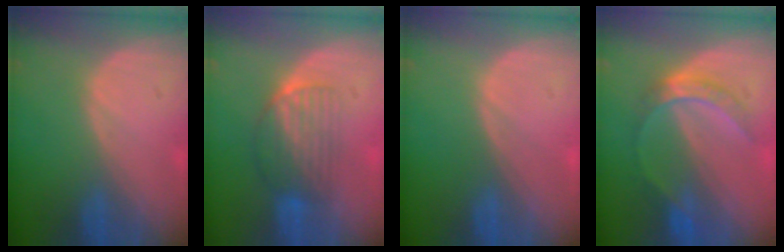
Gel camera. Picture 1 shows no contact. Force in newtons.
{"total": 6.8, "press": 6.0, "slide": 3.2}
{"total": 0.0}
{"total": 5.2, "press": 5.2, "slide": 0.5}